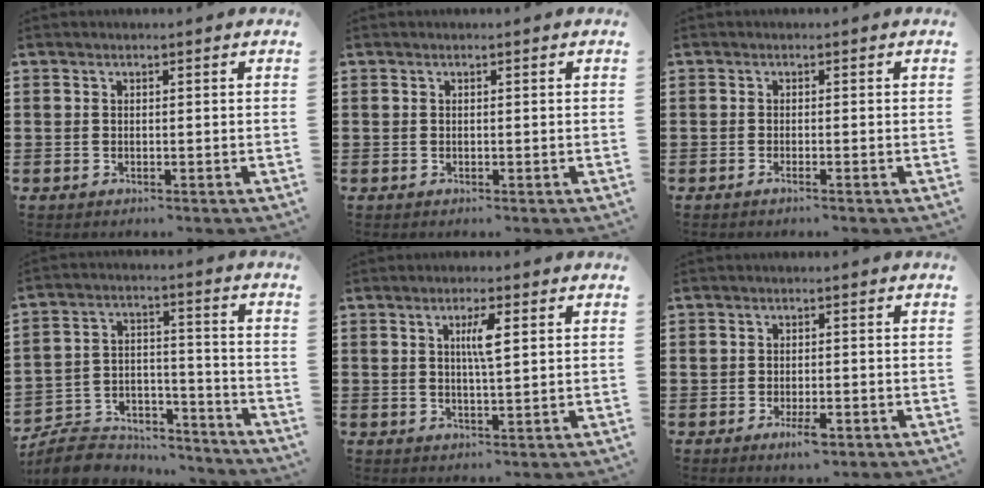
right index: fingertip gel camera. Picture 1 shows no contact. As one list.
[{"total": 0.0}, {"total": 0.8, "force": [-0.6, -0.2, 0.5], "torque": [-0.009, -0.003, -0.012]}, {"total": 8.6, "force": [-7.9, 2.7, 2.0], "torque": [-0.047, 0.021, -0.156]}, {"total": 3.8, "force": [1.1, 0.5, 3.6], "torque": [-0.073, 0.005, 0.014]}, {"total": 3.1, "force": [-1.6, 1.2, 2.4], "torque": [-0.046, -0.001, -0.029]}]